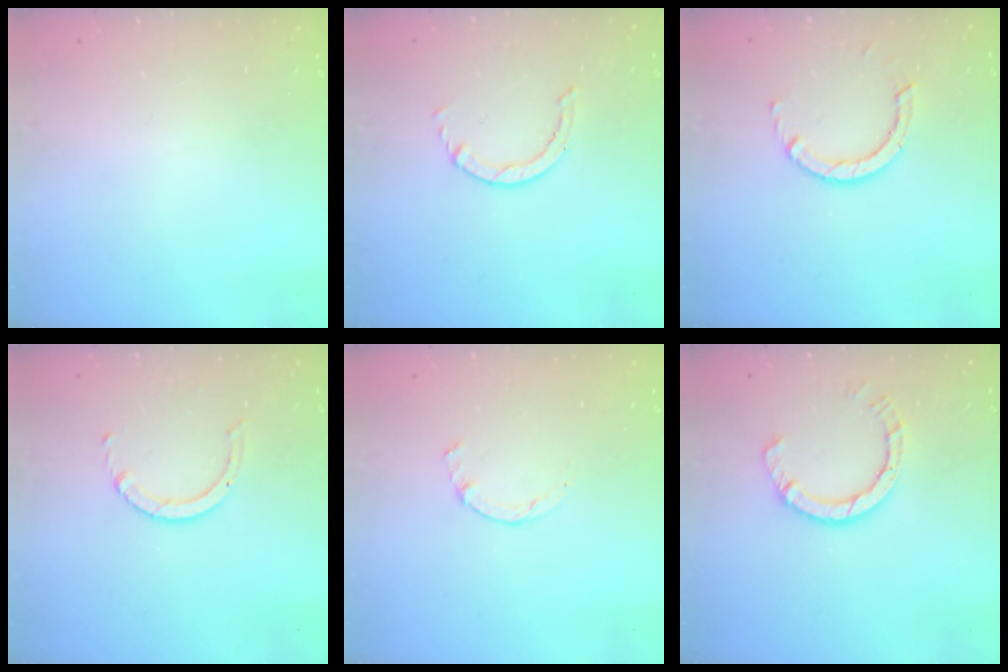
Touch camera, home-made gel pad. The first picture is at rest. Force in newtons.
{"total": 0.8, "press": 0.7, "slide": 0.1}
{"total": 3.2, "press": 3.2, "slide": 0.0}
{"total": 2.5, "press": 2.5, "slide": 0.2}
{"total": 0.9, "press": 0.9, "slide": 0.3}
{"total": 6.8, "press": 6.7, "slide": 0.7}